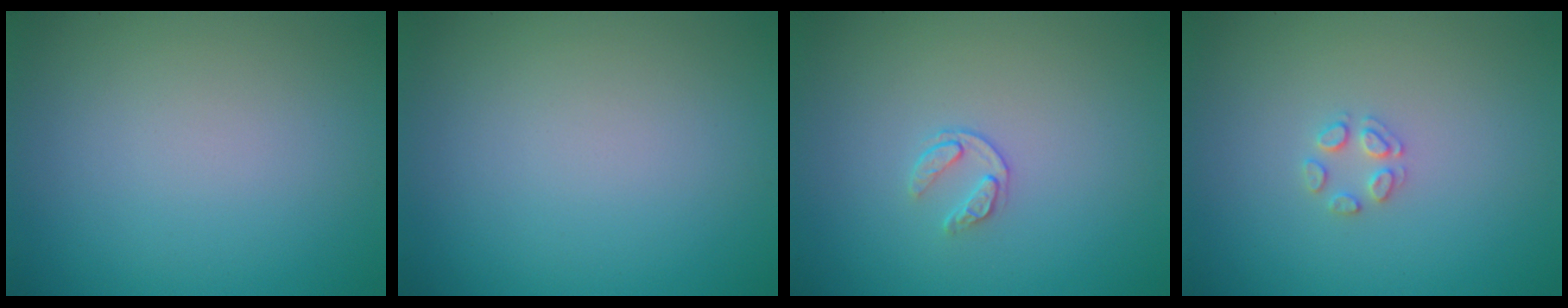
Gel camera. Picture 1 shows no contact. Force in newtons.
{"total": 0.0}
{"total": 1.3, "press": 0.8, "slide": 1.1}
{"total": 1.5, "press": 1.5, "slide": 0.1}